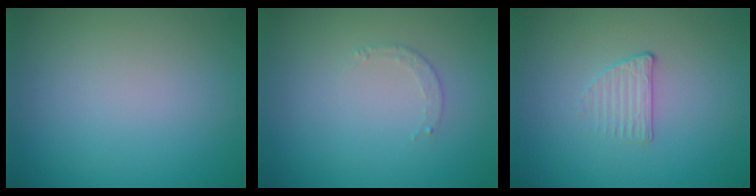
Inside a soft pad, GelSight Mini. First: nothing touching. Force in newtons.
{"total": 0.6, "press": 0.5, "slide": 0.3}
{"total": 1.3, "press": 0.8, "slide": 1.0}